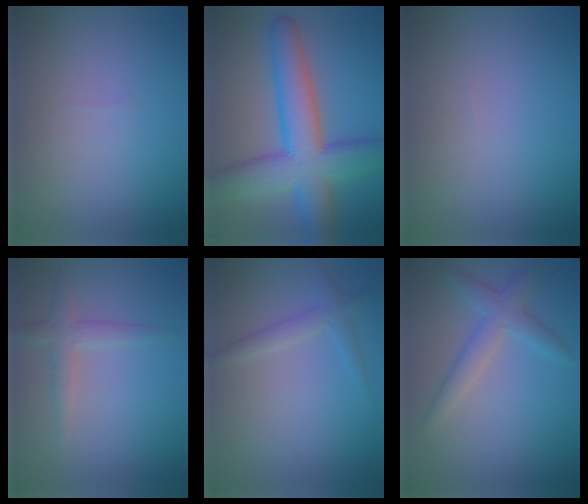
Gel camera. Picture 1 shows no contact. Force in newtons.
{"total": 9.5, "press": 9.5, "slide": 0.3}
{"total": 0.0}
{"total": 2.0, "press": 2.0, "slide": 0.1}
{"total": 1.9, "press": 1.9, "slide": 0.2}
{"total": 3.0, "press": 3.0, "slide": 0.1}